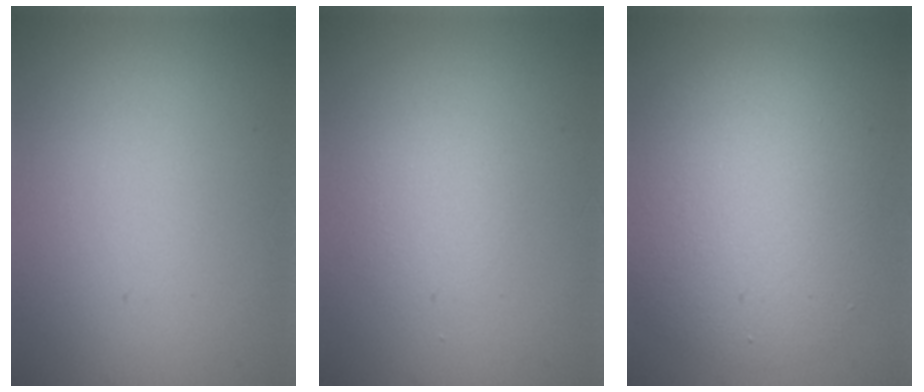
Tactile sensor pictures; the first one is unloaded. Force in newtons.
{"total": 1.5, "press": 1.5, "slide": 0.1}
{"total": 6.6, "press": 6.6, "slide": 0.3}